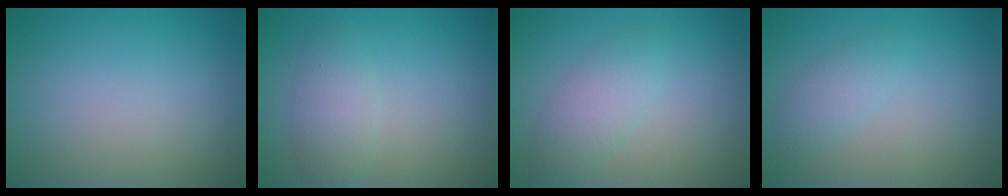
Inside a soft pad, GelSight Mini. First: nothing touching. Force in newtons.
{"total": 2.5, "press": 2.5, "slide": 0.2}
{"total": 2.7, "press": 2.7, "slide": 0.0}
{"total": 1.7, "press": 1.7, "slide": 0.1}